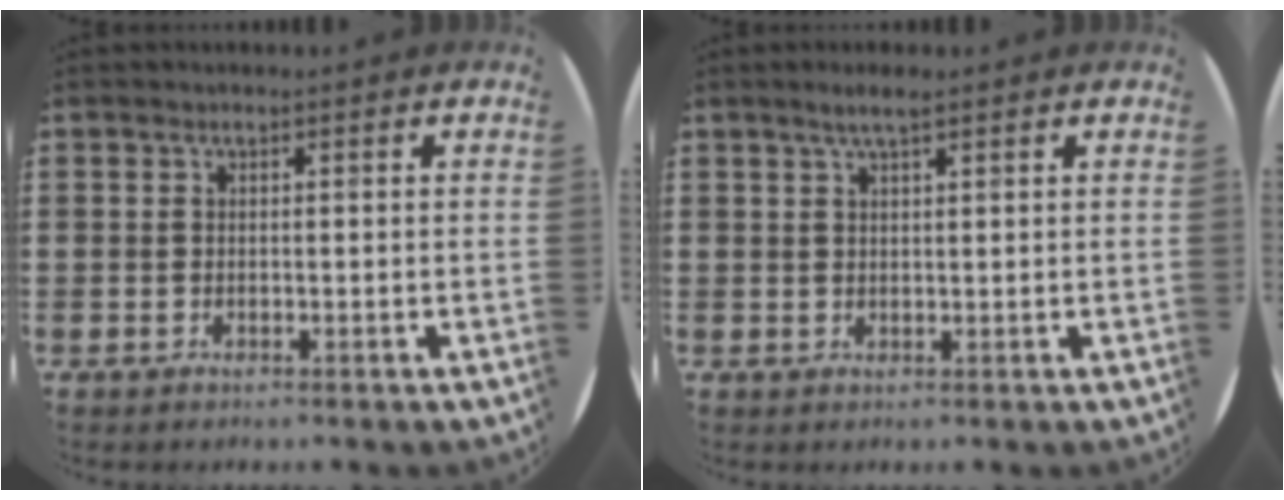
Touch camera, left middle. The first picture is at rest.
{"total": 2.3, "force": [1.7, 0.3, 1.5], "torque": [-0.029, 0.005, 0.029]}